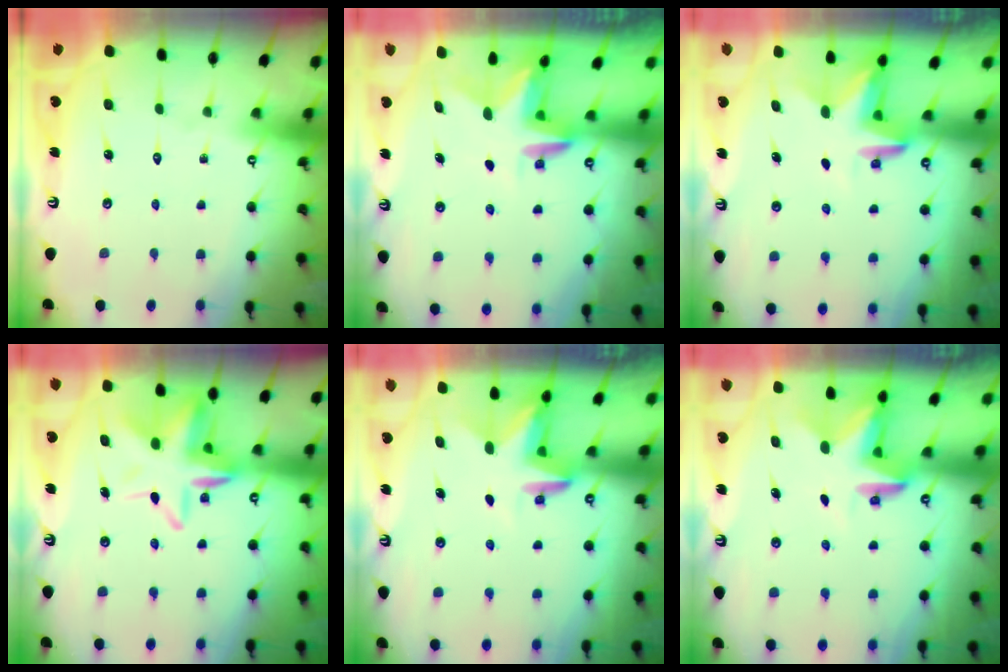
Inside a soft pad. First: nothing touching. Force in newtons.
{"total": 2.9, "press": 2.9, "slide": 0.3}
{"total": 3.4, "press": 3.4, "slide": 0.2}
{"total": 11.1, "press": 10.8, "slide": 2.5}
{"total": 3.2, "press": 3.2, "slide": 0.2}
{"total": 2.8, "press": 2.8, "slide": 0.2}